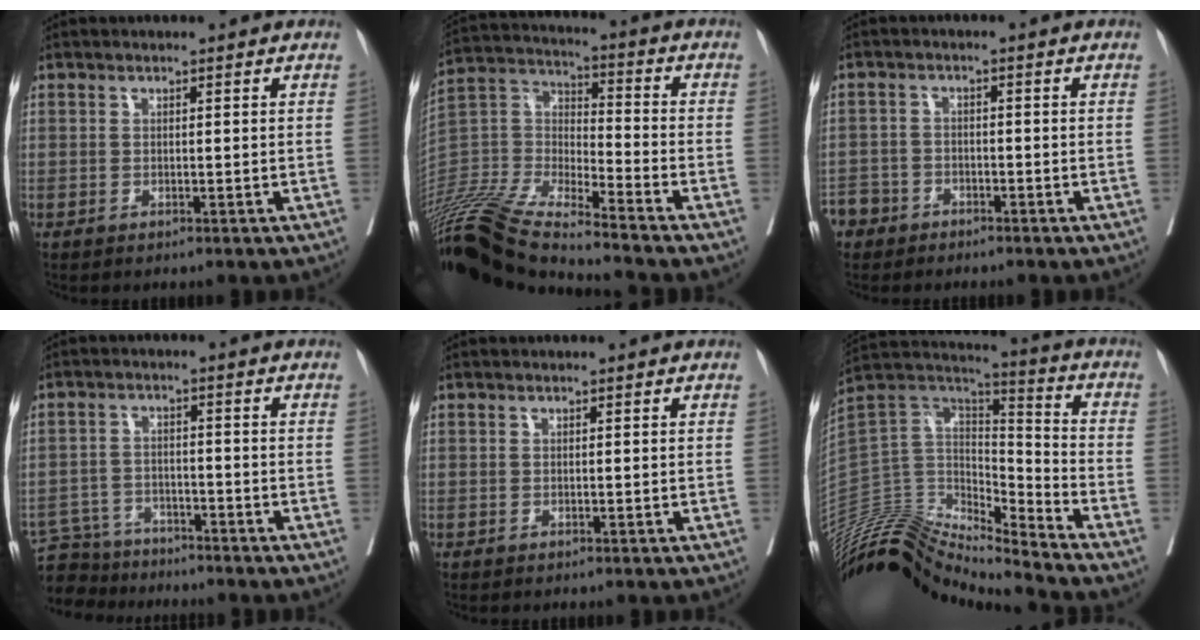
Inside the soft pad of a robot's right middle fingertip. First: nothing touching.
{"total": 18.7, "force": [-16.2, 0.5, 9.2], "torque": [-0.199, 0.003, -0.312]}
{"total": 5.0, "force": [-3.7, 3.3, -0.2], "torque": [0.002, 0.005, -0.074]}
{"total": 7.1, "force": [-6.7, 2.3, -0.3], "torque": [0.007, 0.010, -0.117]}
{"total": 0.0}
{"total": 17.5, "force": [-16.7, 2.4, 4.9], "torque": [-0.081, 0.071, -0.300]}